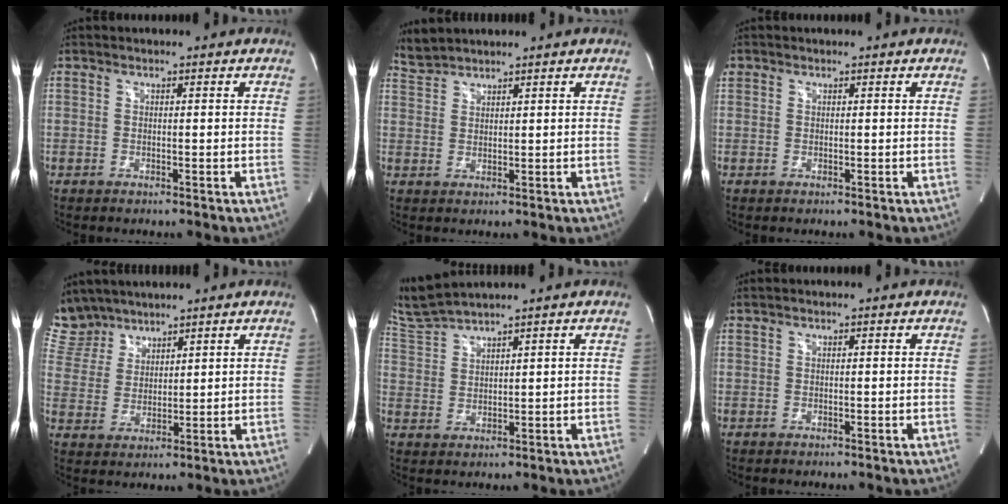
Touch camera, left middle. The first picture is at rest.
{"total": 3.6, "force": [3.6, -0.4, -0.1], "torque": [-0.014, 0.015, 0.081]}
{"total": 1.1, "force": [0.5, 1.0, 0.2], "torque": [0.004, 0.011, 0.009]}
{"total": 7.6, "force": [7.0, 2.8, 0.4], "torque": [-0.017, 0.014, 0.154]}
{"total": 6.1, "force": [5.8, -1.3, 1.6], "torque": [-0.053, 0.005, 0.126]}
{"total": 0.6, "force": [0.5, 0.0, 0.3], "torque": [-0.014, 0.017, 0.016]}